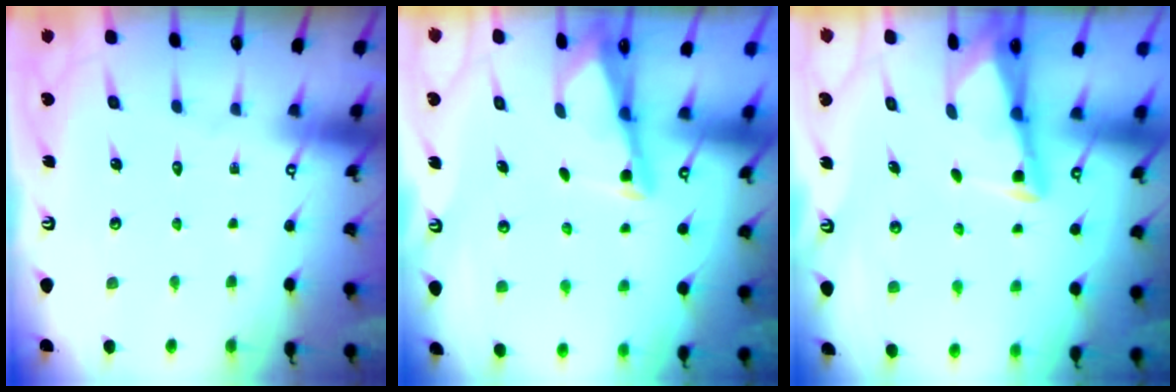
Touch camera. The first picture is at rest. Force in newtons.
{"total": 2.6, "press": 2.6, "slide": 0.1}
{"total": 2.9, "press": 2.9, "slide": 0.4}